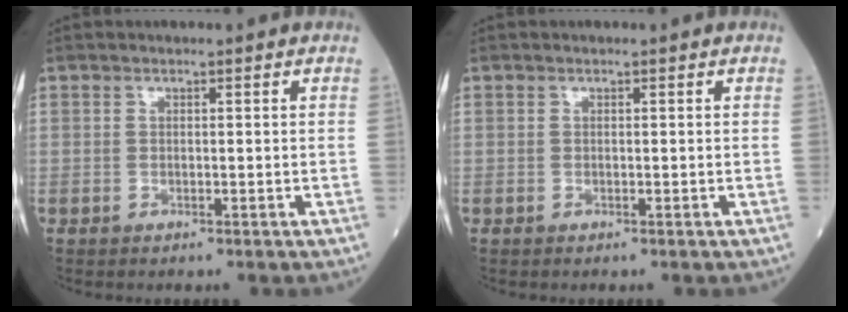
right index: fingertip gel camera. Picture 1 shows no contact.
{"total": 0.0}